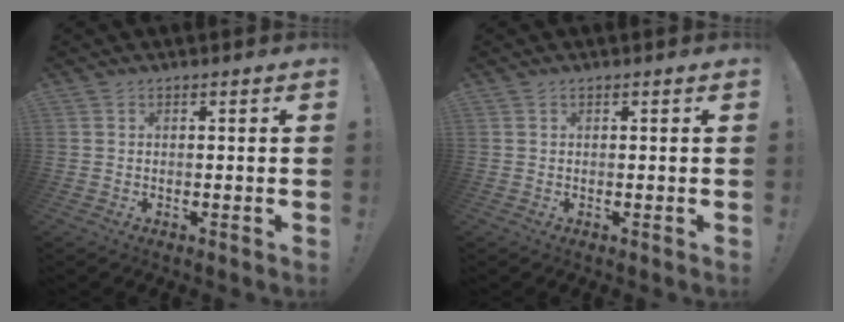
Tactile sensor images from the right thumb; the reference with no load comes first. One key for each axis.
{"total": 0.0}